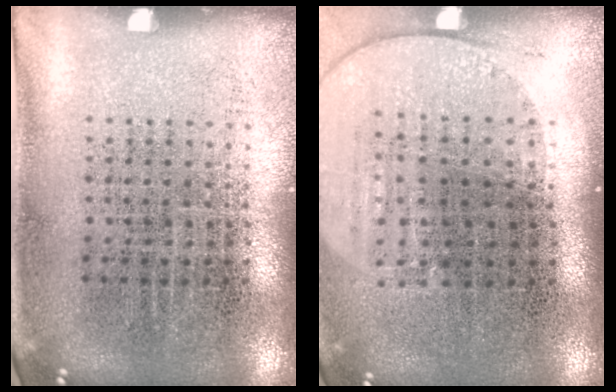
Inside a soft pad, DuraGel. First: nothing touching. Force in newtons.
{"total": 1.6, "press": 1.4, "slide": 0.7}